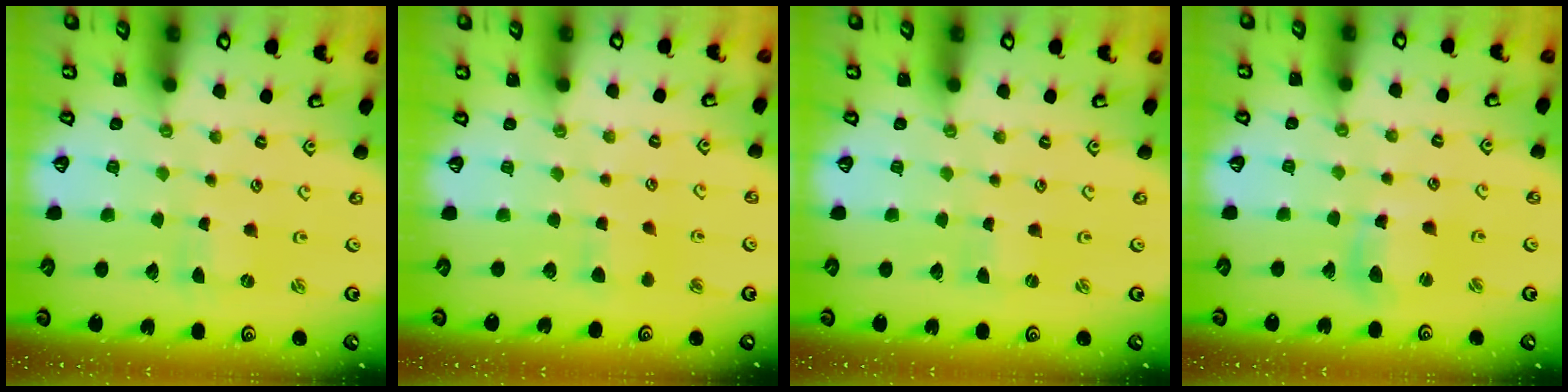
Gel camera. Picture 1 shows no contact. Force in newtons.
{"total": 5.0, "press": 4.9, "slide": 0.5}
{"total": 0.0}
{"total": 7.2, "press": 7.2, "slide": 1.0}